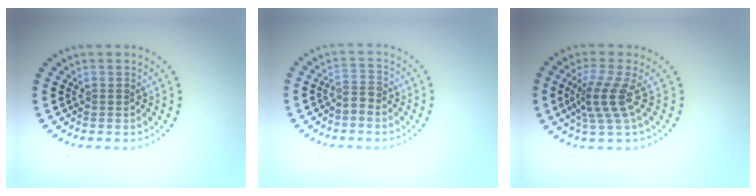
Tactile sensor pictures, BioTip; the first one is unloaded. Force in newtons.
{"total": 1.5, "press": 0.9, "slide": 1.1}
{"total": 3.3, "press": 2.3, "slide": 2.4}